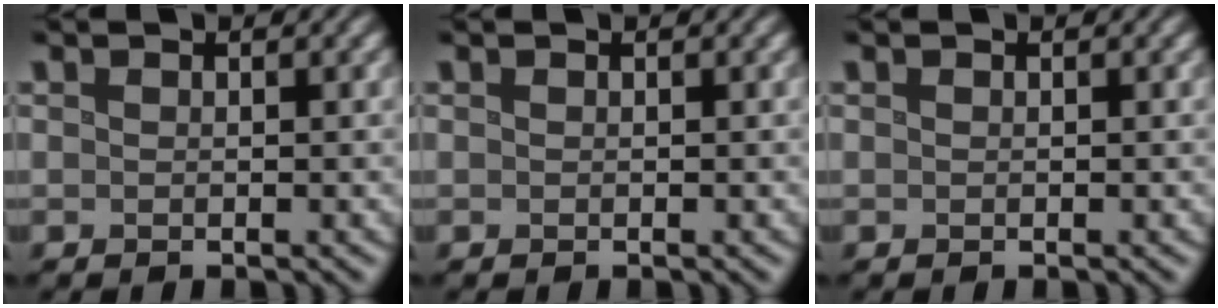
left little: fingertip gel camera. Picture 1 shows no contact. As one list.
[{"total": 0.0}, {"total": 0.0}]